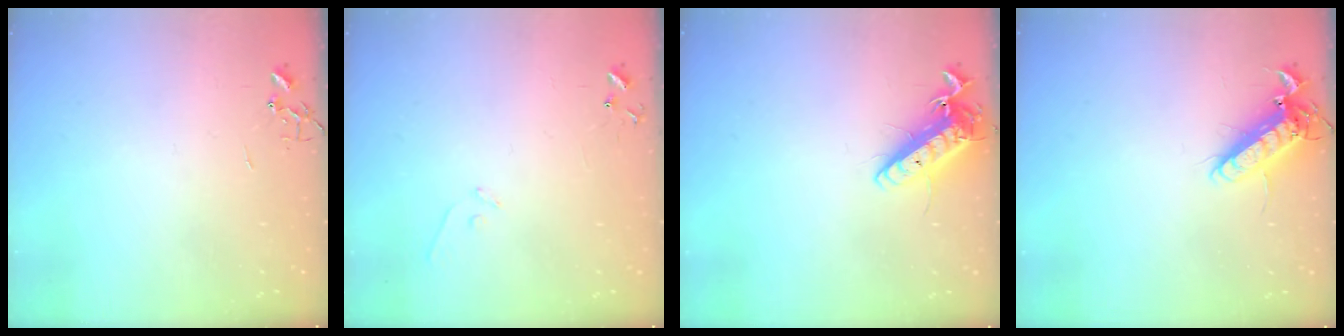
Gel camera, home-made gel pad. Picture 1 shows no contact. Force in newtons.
{"total": 5.3, "press": 5.3, "slide": 0.4}
{"total": 14.0, "press": 13.9, "slide": 2.0}
{"total": 13.2, "press": 13.0, "slide": 2.1}